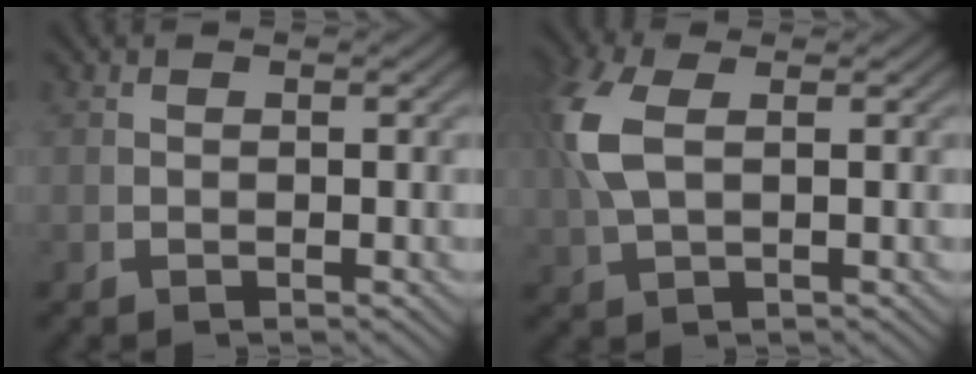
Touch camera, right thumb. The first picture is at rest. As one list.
[{"total": 4.0, "force": [1.1, 1.8, 3.4], "torque": [-0.100, -0.006, 0.036]}]